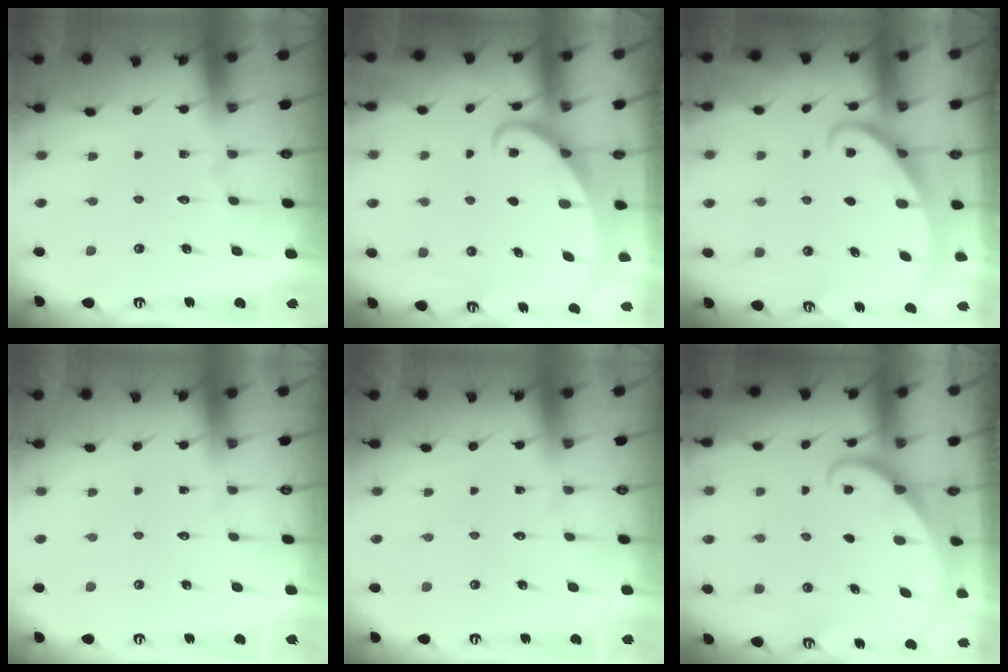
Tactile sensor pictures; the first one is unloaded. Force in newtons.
{"total": 2.1, "press": 2.1, "slide": 0.3}
{"total": 2.4, "press": 2.4, "slide": 0.4}
{"total": 0.0}
{"total": 0.0}
{"total": 1.6, "press": 1.6, "slide": 0.0}